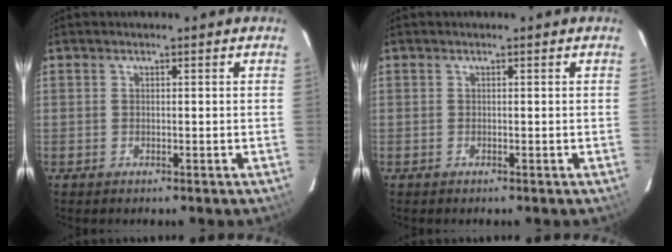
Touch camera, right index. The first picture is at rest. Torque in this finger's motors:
{"motor_torque": [0.18, 0.10, 0.03, 0.01]}